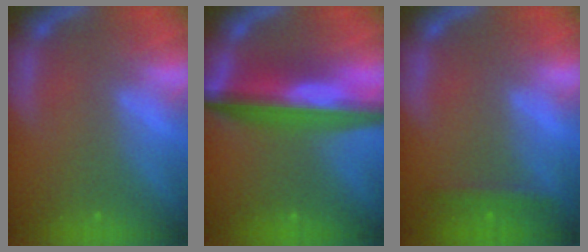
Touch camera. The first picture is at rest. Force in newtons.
{"total": 9.0}
{"total": 1.9}